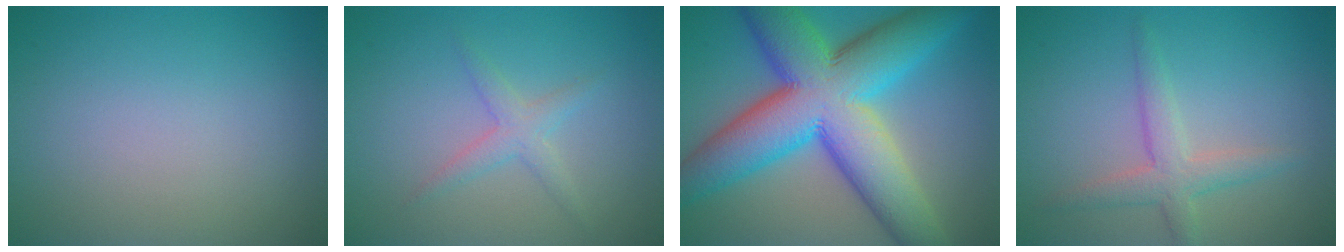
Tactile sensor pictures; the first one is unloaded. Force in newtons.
{"total": 2.0, "press": 2.0, "slide": 0.1}
{"total": 14.9, "press": 14.9, "slide": 0.2}
{"total": 2.9, "press": 2.9, "slide": 0.2}